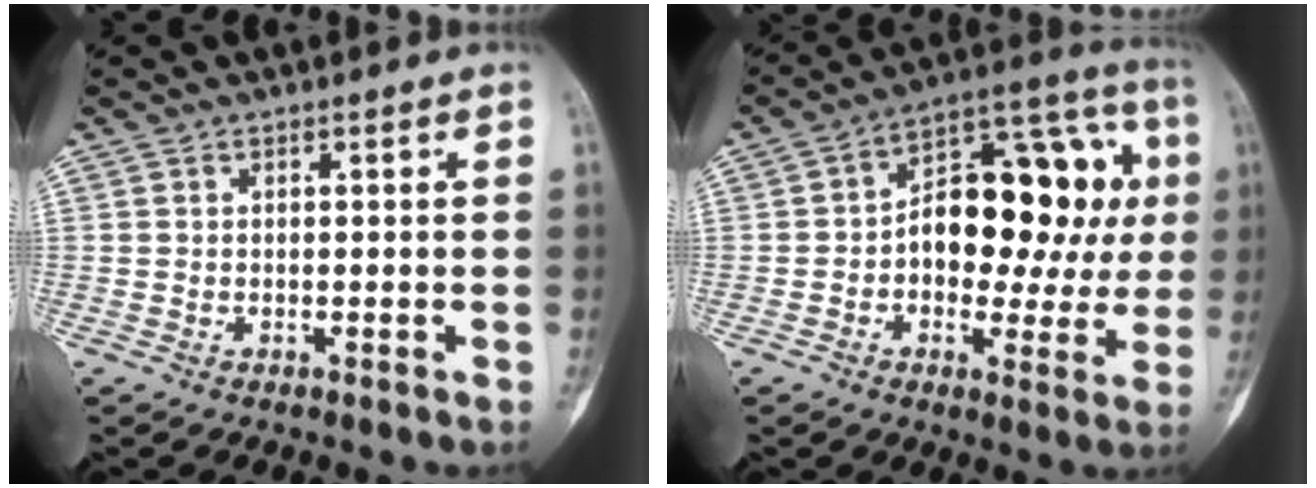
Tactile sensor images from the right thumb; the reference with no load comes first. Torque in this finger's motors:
{"motor_torque": [0.82, 0.93, 0.79, -0.52, 0.03]}